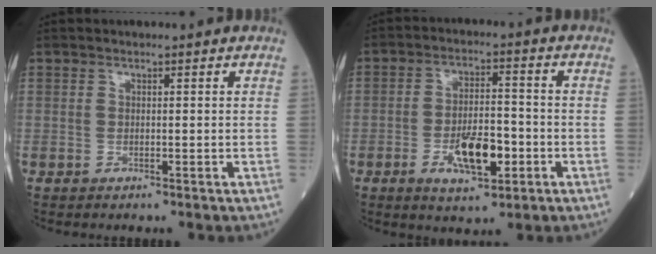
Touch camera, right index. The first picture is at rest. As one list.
[{"total": 8.6, "force": [-3.0, 2.9, 7.5], "torque": [-0.138, -0.001, -0.047]}]